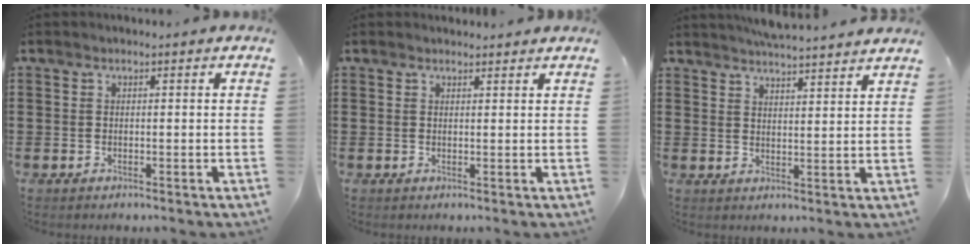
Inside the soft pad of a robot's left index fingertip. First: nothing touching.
{"total": 1.0, "force": [1.0, 0.1, 0.0], "torque": [-0.002, 0.000, 0.019]}
{"total": 4.7, "force": [4.6, -0.2, 0.9], "torque": [-0.032, -0.019, 0.083]}